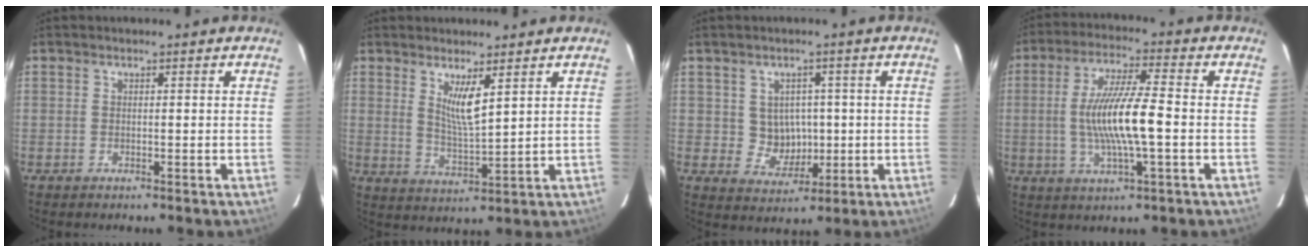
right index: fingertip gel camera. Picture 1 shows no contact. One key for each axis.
{"total": 5.6, "fx": 3.1, "fy": 0.8, "fz": 4.6, "tx": -0.085, "ty": -0.016, "tz": 0.059}
{"total": 5.6, "fx": 0.4, "fy": 5.3, "fz": 1.7, "tx": -0.035, "ty": 0.011, "tz": 0.020}
{"total": 11.9, "fx": -1.4, "fy": 1.5, "fz": 11.7, "tx": -0.224, "ty": -0.002, "tz": -0.023}